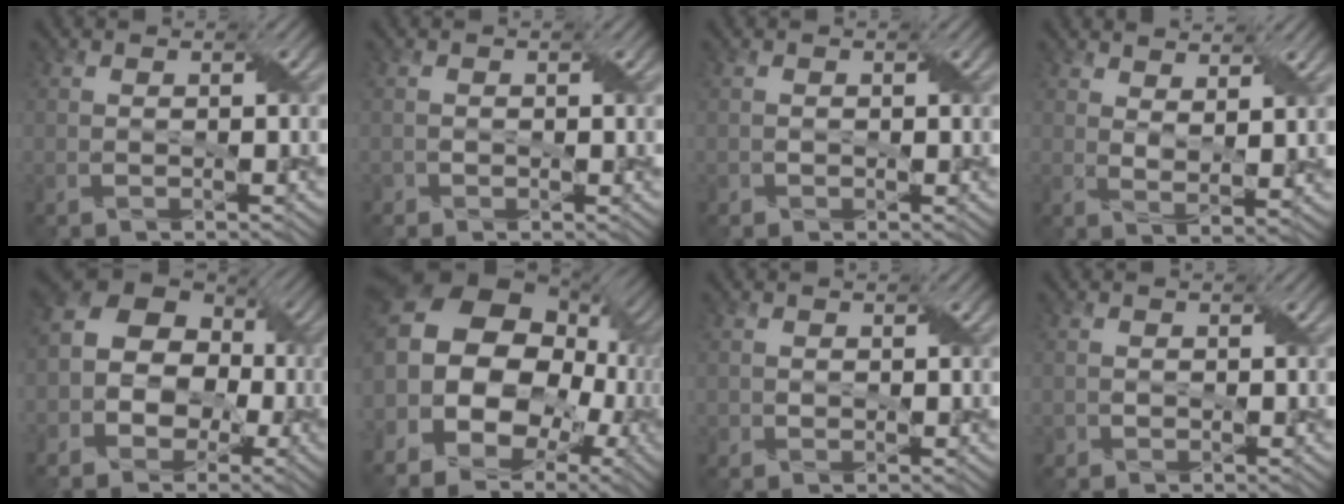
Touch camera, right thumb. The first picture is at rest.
{"total": 0.9, "force": [-0.3, 0.8, 0.3], "torque": [-0.006, -0.004, -0.005]}
{"total": 0.9, "force": [-0.1, 0.8, 0.3], "torque": [-0.009, -0.003, -0.001]}
{"total": 4.5, "force": [3.2, 1.2, 2.9], "torque": [-0.061, -0.009, 0.063]}
{"total": 11.2, "force": [-1.8, 8.8, 6.7], "torque": [-0.102, -0.003, -0.051]}
{"total": 18.8, "force": [1.0, 14.7, 11.7], "torque": [-0.246, -0.004, 0.016]}
{"total": 1.3, "force": [0.5, 1.1, 0.3], "torque": [-0.012, -0.003, 0.009]}
{"total": 1.0, "force": [0.0, 0.9, 0.3], "torque": [-0.008, -0.003, 0.000]}